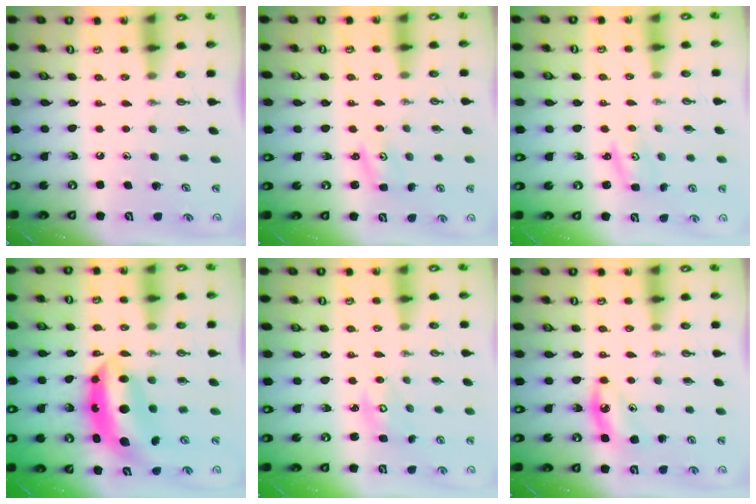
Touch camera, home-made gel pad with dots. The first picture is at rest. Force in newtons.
{"total": 1.4, "press": 1.4, "slide": 0.2}
{"total": 2.0, "press": 2.0, "slide": 0.2}
{"total": 9.1, "press": 9.0, "slide": 1.0}
{"total": 3.5, "press": 3.5, "slide": 0.1}
{"total": 6.0, "press": 5.9, "slide": 0.8}